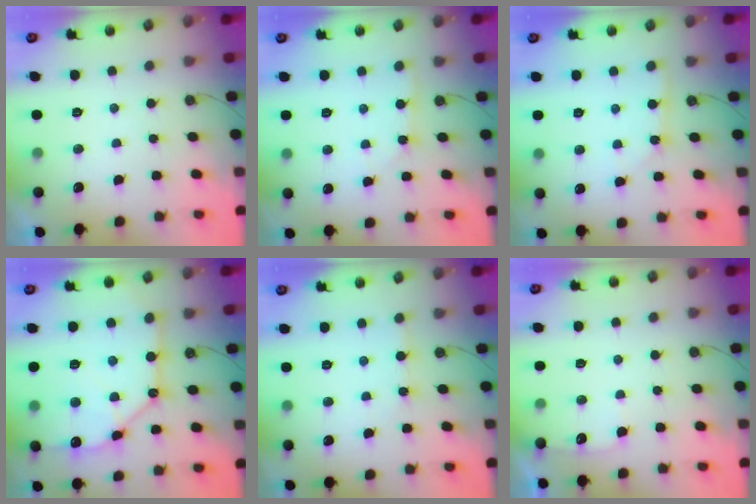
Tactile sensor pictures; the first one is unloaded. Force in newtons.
{"total": 1.9, "press": 1.9, "slide": 0.2}
{"total": 1.9, "press": 1.8, "slide": 0.2}
{"total": 15.2, "press": 15.2, "slide": 1.5}
{"total": 3.4, "press": 3.4, "slide": 0.4}
{"total": 5.0, "press": 5.0, "slide": 0.5}